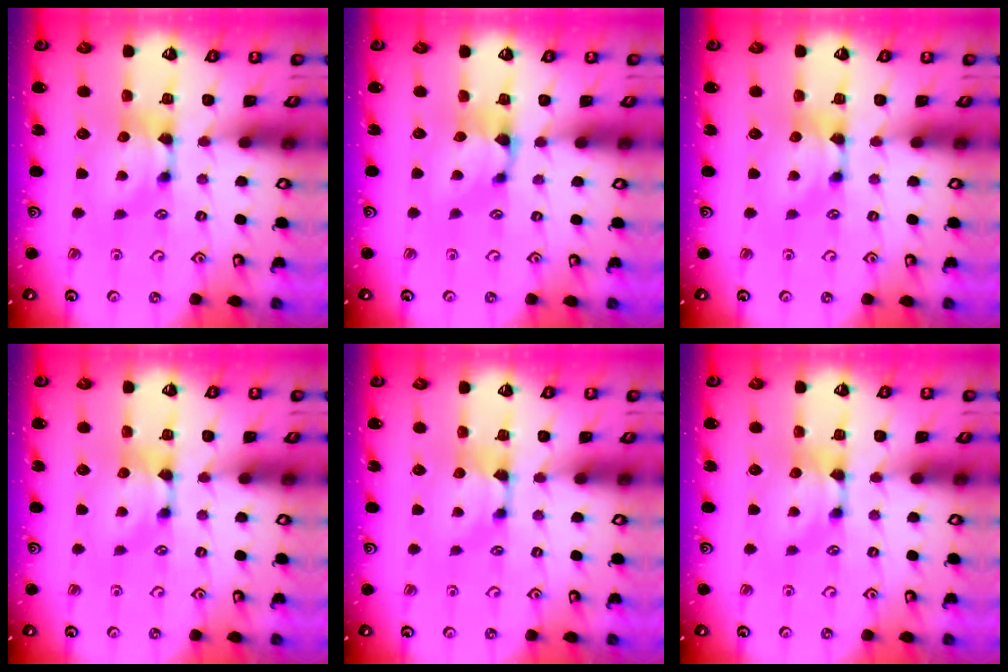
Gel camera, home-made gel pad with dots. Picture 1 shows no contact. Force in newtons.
{"total": 2.4, "press": 2.3, "slide": 0.6}
{"total": 0.0}
{"total": 0.0}
{"total": 0.0}
{"total": 0.0}